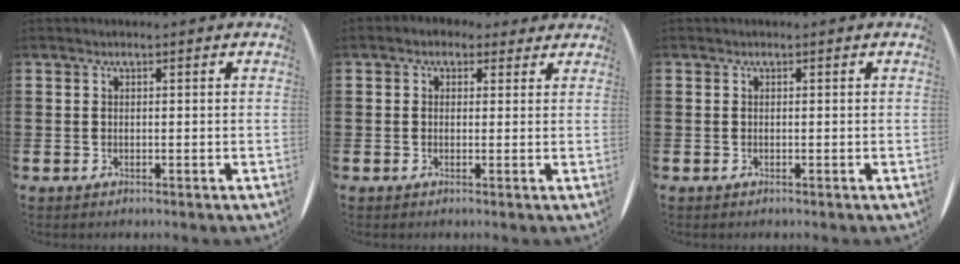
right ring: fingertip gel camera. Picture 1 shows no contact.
{"total": 1.6, "force": [1.0, 1.2, 0.1], "torque": [-0.008, 0.012, 0.018]}
{"total": 0.0}